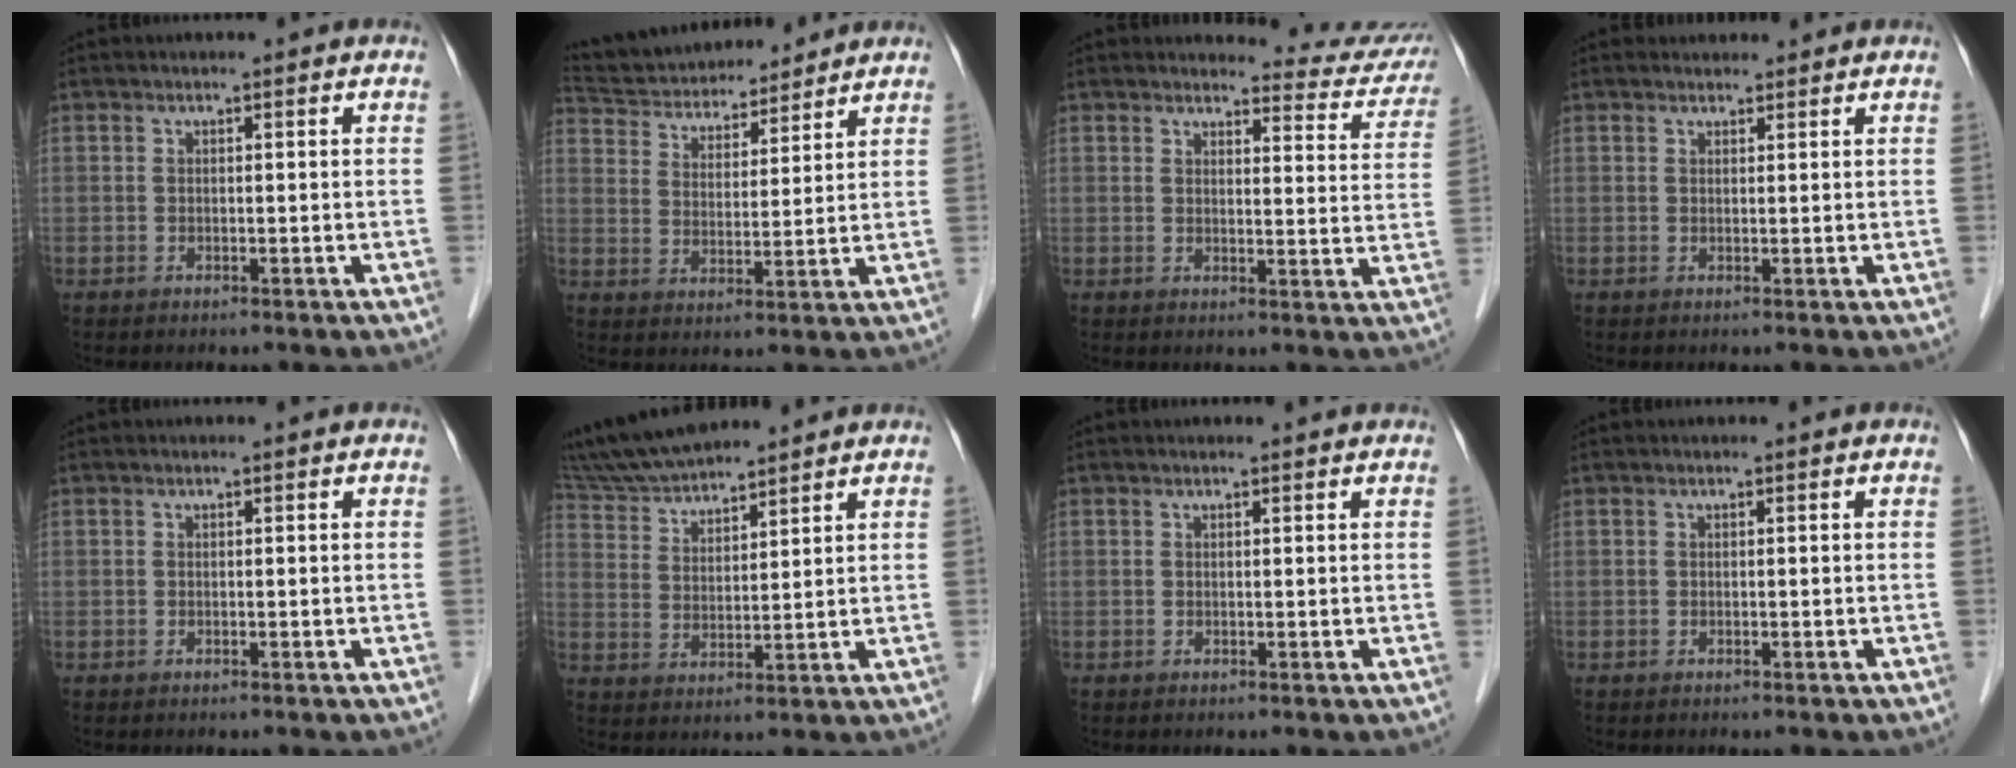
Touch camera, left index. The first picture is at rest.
{"total": 15.5, "force": [14.3, 4.1, 4.3], "torque": [-0.084, 0.031, 0.239]}
{"total": 10.8, "force": [10.6, 1.8, 0.5], "torque": [0.024, -0.056, 0.091]}
{"total": 1.6, "force": [1.5, 0.6, 0.0], "torque": [-0.005, 0.012, 0.022]}
{"total": 0.0}
{"total": 10.7, "force": [9.9, 1.4, 3.6], "torque": [-0.078, 0.028, 0.193]}
{"total": 1.2, "force": [1.2, 0.1, 0.1], "torque": [-0.012, 0.005, 0.012]}
{"total": 0.0}